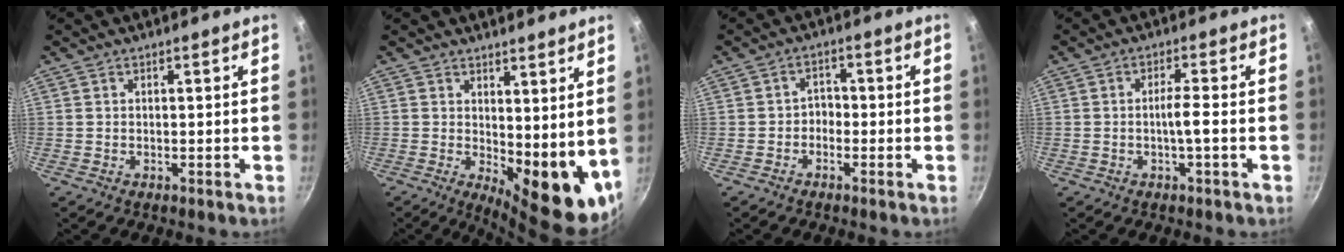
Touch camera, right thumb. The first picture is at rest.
{"total": 12.2, "force": [2.3, 5.4, 10.7], "torque": [-0.112, -0.031, 0.045]}
{"total": 2.5, "force": [-1.2, 1.9, 1.1], "torque": [0.001, 0.018, -0.025]}
{"total": 3.4, "force": [-0.9, -0.1, 3.2], "torque": [-0.063, 0.013, -0.018]}